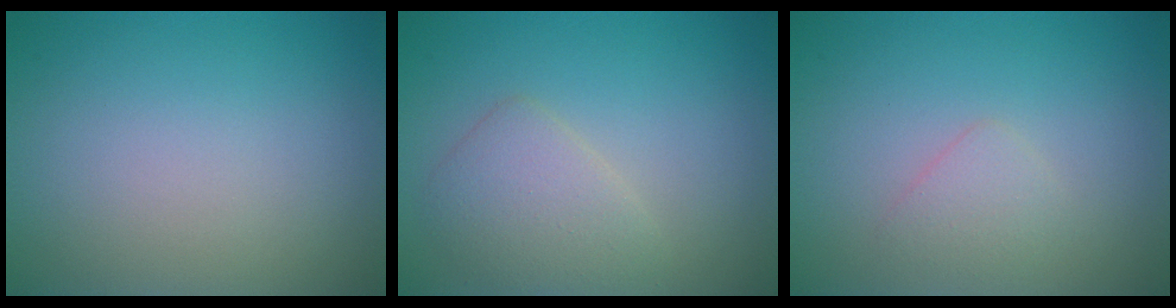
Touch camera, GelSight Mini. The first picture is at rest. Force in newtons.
{"total": 2.8, "press": 2.8, "slide": 0.2}
{"total": 1.3, "press": 1.3, "slide": 0.1}